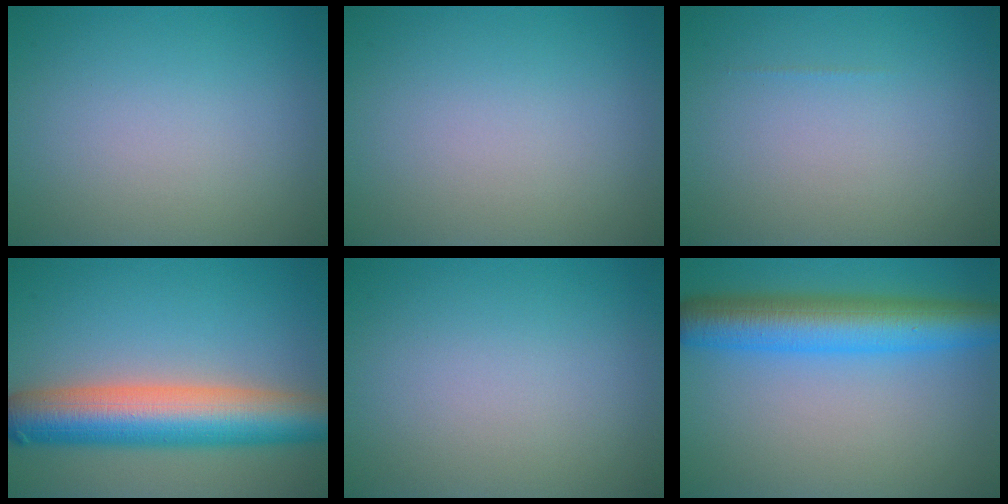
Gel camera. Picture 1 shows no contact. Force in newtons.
{"total": 0.0}
{"total": 0.0}
{"total": 9.8, "press": 9.7, "slide": 0.5}
{"total": 0.0}
{"total": 7.8, "press": 7.8, "slide": 0.1}